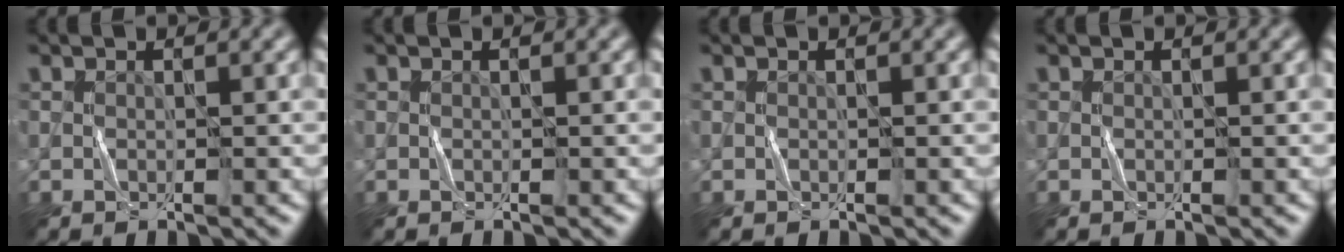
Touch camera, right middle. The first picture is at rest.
{"total": 0.0}
{"total": 0.0}
{"total": 0.0}